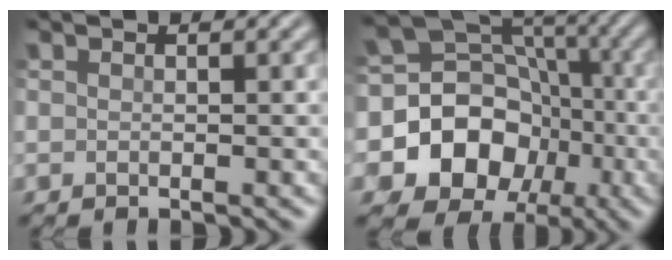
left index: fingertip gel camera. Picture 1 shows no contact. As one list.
[{"total": 12.1, "force": [-3.4, 10.4, 5.2], "torque": [-0.084, 0.001, -0.080]}]